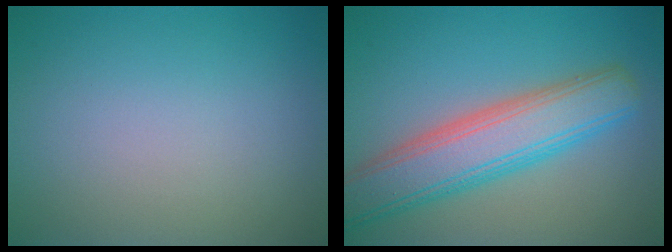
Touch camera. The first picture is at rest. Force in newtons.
{"total": 7.3, "press": 7.3, "slide": 0.4}